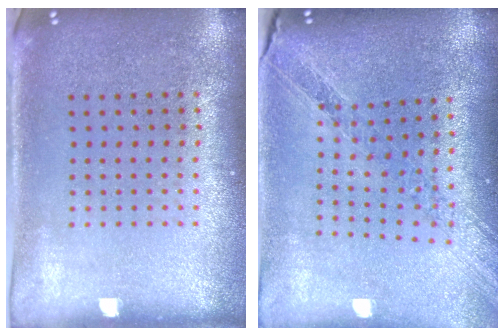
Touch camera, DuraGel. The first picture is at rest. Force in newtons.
{"total": 1.2, "press": 1.2, "slide": 0.1}